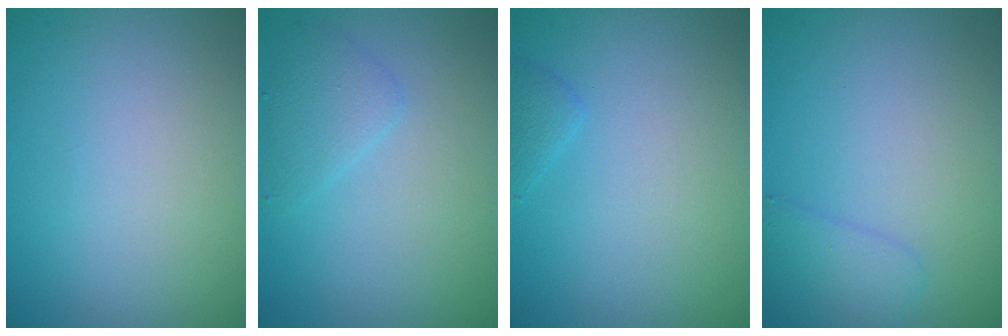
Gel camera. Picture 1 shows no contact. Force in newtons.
{"total": 1.7, "press": 1.7, "slide": 0.0}
{"total": 0.9, "press": 0.9, "slide": 0.1}
{"total": 1.7, "press": 1.7, "slide": 0.1}